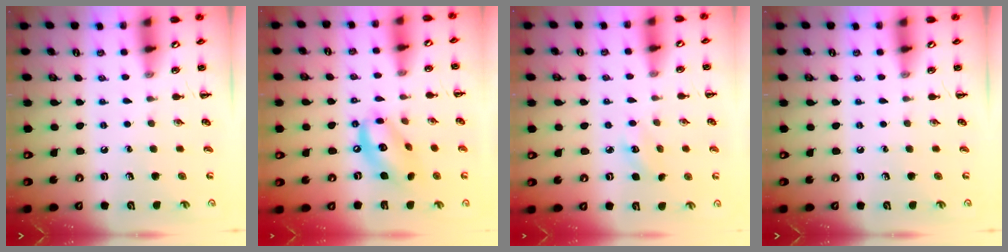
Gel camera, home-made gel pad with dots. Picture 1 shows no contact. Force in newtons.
{"total": 12.7, "press": 12.4, "slide": 2.4}
{"total": 3.2, "press": 3.1, "slide": 0.7}
{"total": 0.0}